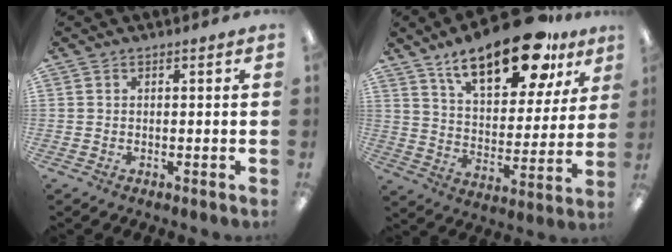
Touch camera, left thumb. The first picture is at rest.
{"total": 21.3, "force": [13.7, 8.9, 13.6], "torque": [-0.209, -0.063, 0.228]}